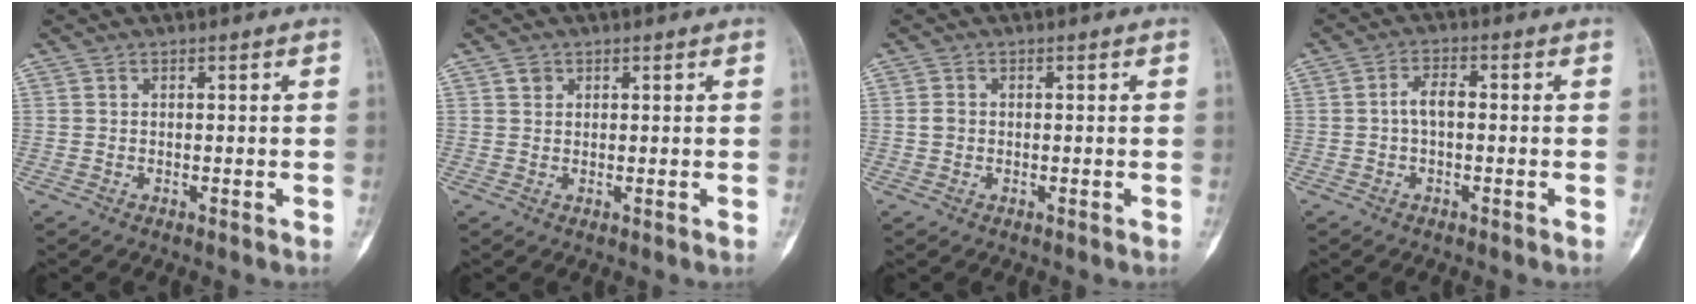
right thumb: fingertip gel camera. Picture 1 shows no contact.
{"total": 1.4, "force": [0.7, 1.1, 0.4], "torque": [0.003, -0.001, 0.010]}
{"total": 1.4, "force": [-0.1, 1.2, 0.7], "torque": [-0.012, 0.003, -0.002]}
{"total": 3.4, "force": [-0.3, 1.8, 2.9], "torque": [-0.051, 0.015, -0.009]}